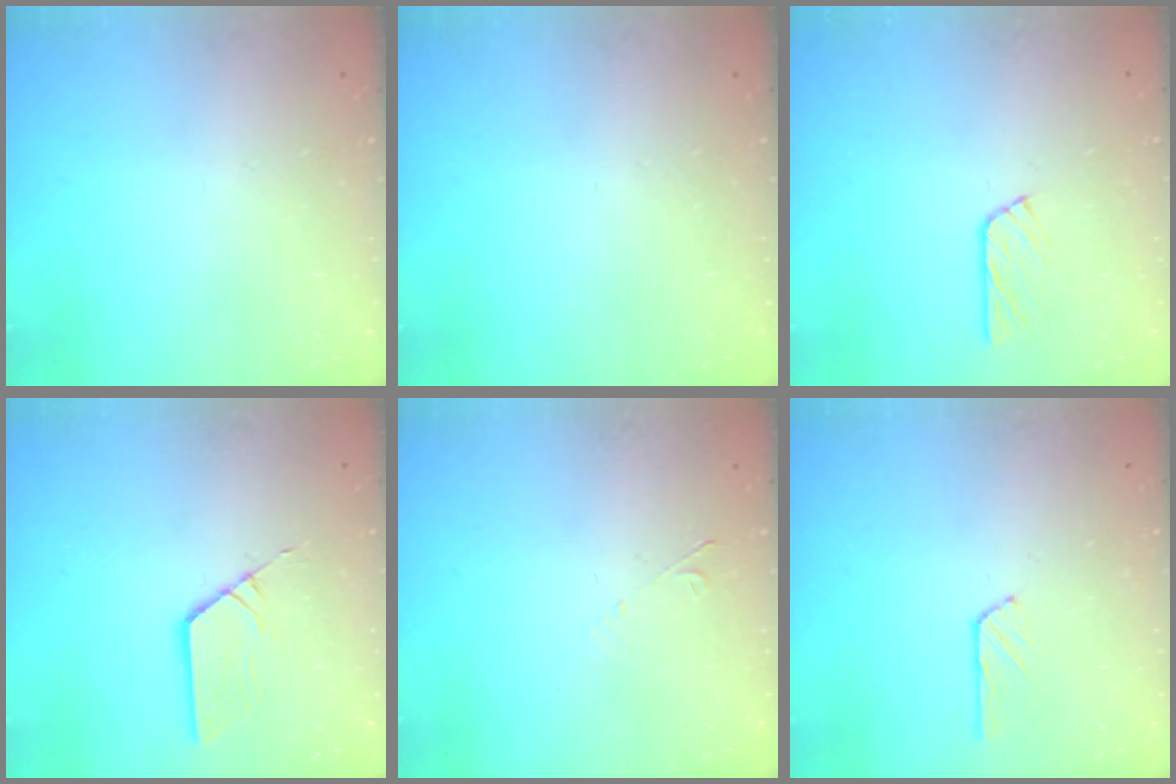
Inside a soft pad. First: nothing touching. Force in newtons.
{"total": 0.0}
{"total": 5.1, "press": 5.1, "slide": 0.5}
{"total": 3.5, "press": 3.5, "slide": 0.3}
{"total": 2.9, "press": 2.8, "slide": 0.4}
{"total": 3.5, "press": 3.5, "slide": 0.4}